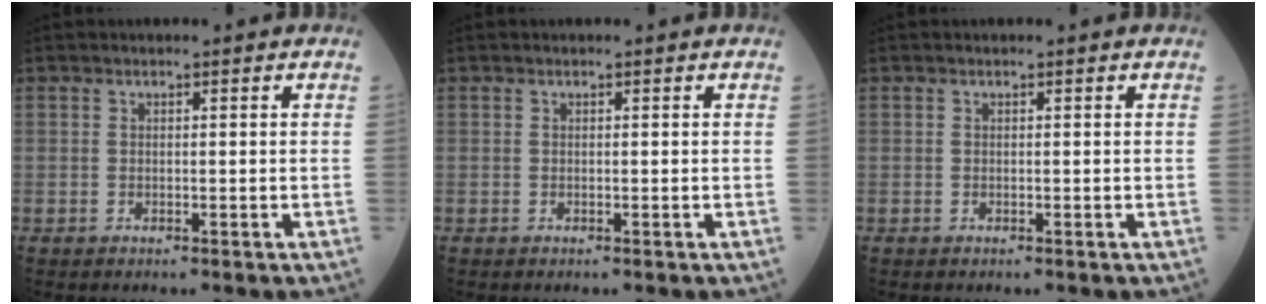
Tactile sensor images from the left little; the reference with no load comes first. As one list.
[{"total": 0.0}, {"total": 0.0}]